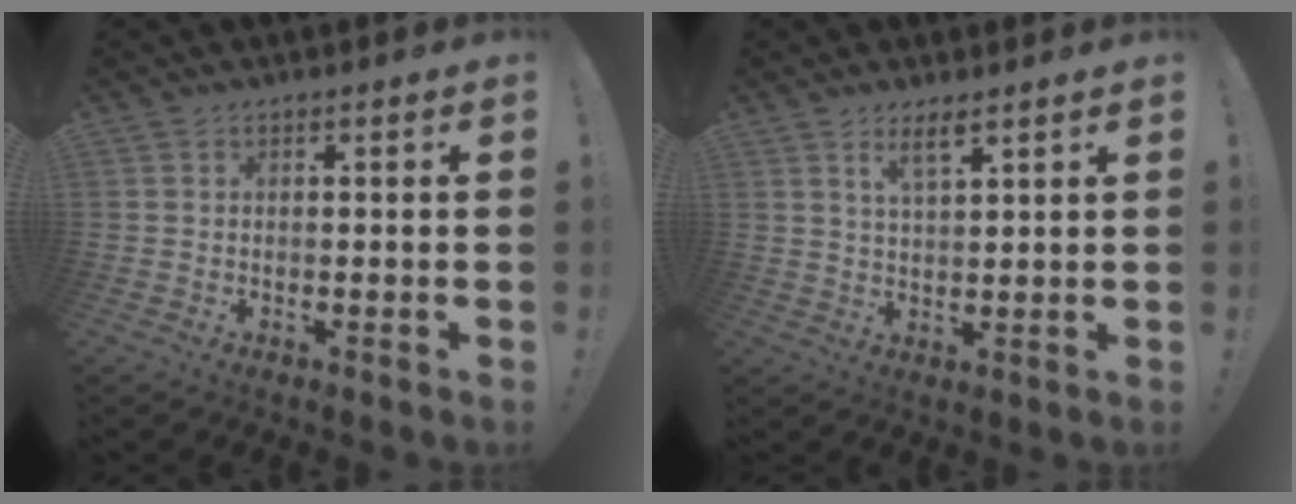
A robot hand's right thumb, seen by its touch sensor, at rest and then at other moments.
{"total": 5.0, "force": [3.4, 1.1, 3.6], "torque": [-0.068, -0.013, 0.058]}